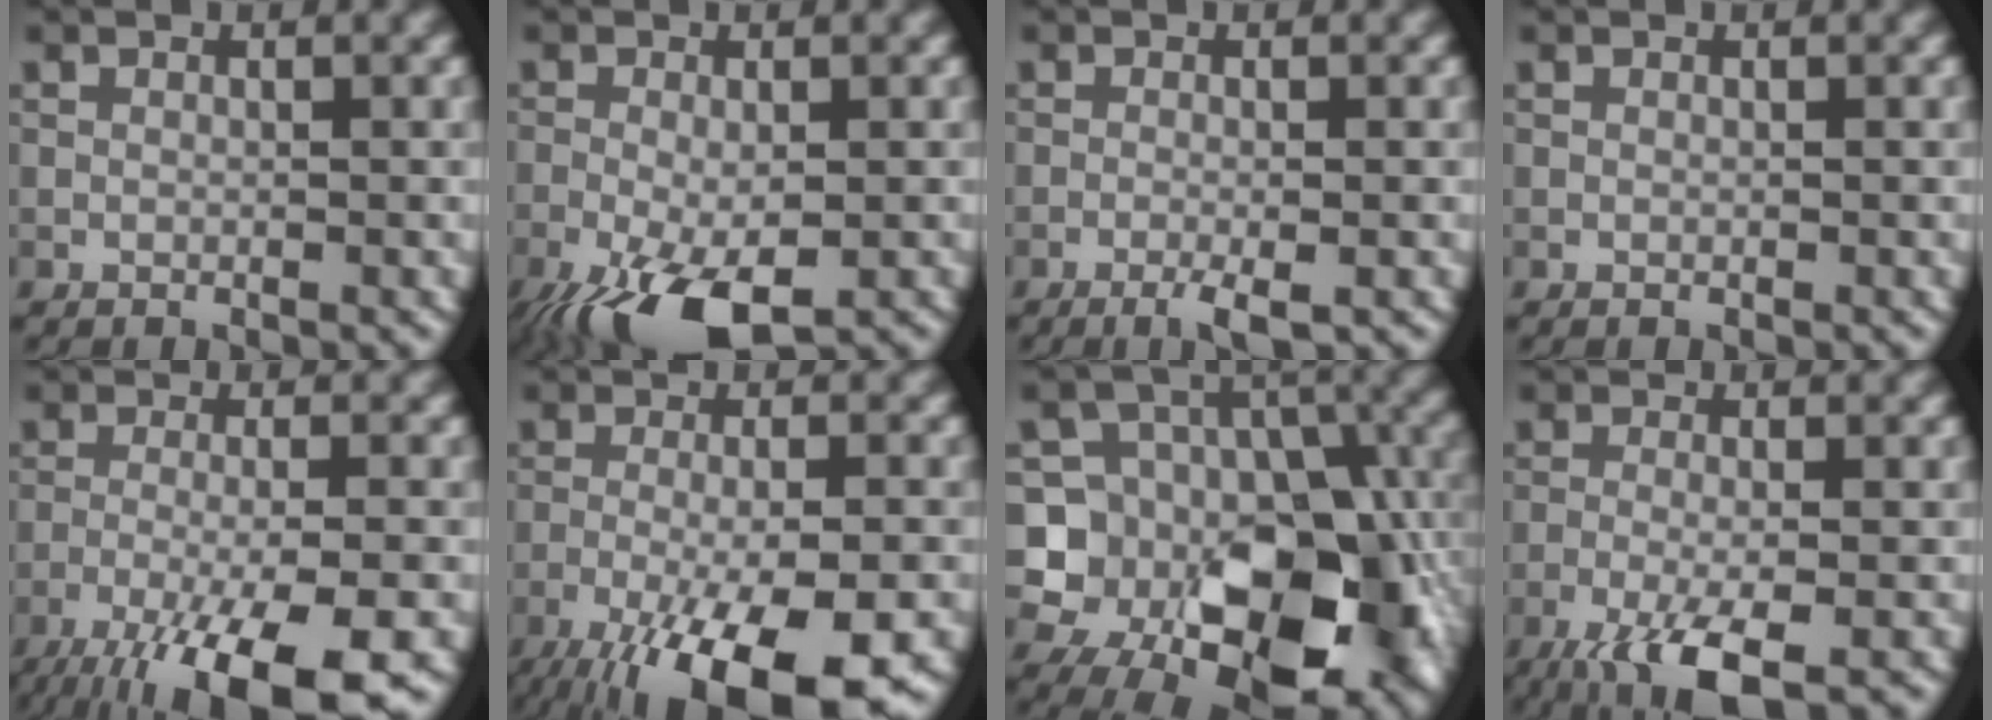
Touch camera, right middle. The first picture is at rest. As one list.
[{"total": 7.8, "force": [-4.1, 3.0, 5.9], "torque": [-0.121, -0.020, -0.068]}, {"total": 2.1, "force": [-1.1, 0.3, 1.7], "torque": [-0.030, -0.002, -0.021]}, {"total": 0.0}, {"total": 11.5, "force": [-7.2, 2.9, 8.4], "torque": [-0.138, -0.033, -0.109]}, {"total": 13.1, "force": [-7.5, 3.9, 10.0], "torque": [-0.154, -0.031, -0.115]}, {"total": 15.0, "force": [-4.2, 11.1, 9.2], "torque": [-0.135, -0.009, -0.068]}, {"total": 6.1, "force": [-3.4, 1.5, 4.9], "torque": [-0.090, -0.005, -0.068]}]